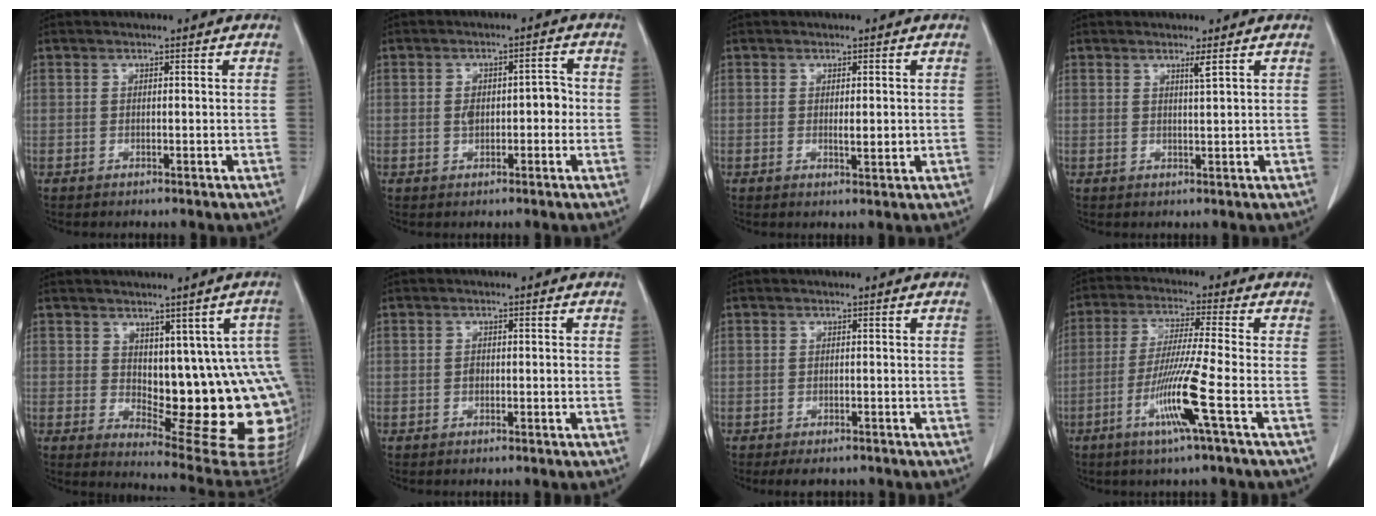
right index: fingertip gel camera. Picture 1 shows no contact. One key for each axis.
{"total": 4.5, "fx": -0.4, "fy": 2.4, "fz": 3.8, "tx": -0.059, "ty": 0.020, "tz": -0.003}
{"total": 2.0, "fx": 0.0, "fy": 0.6, "fz": 1.9, "tx": -0.029, "ty": -0.004, "tz": 0.003}
{"total": 1.3, "fx": 0.8, "fy": -0.4, "fz": 1.0, "tx": -0.023, "ty": -0.009, "tz": 0.017}
{"total": 16.5, "fx": 0.0, "fy": 6.4, "fz": 15.2, "tx": -0.128, "ty": 0.010, "tz": 0.021}
{"total": 1.3, "fx": -0.3, "fy": 0.7, "fz": 1.0, "tx": -0.017, "ty": 0.002, "tz": -0.004}
{"total": 3.4, "fx": -2.8, "fy": 1.5, "fz": 1.2, "tx": -0.008, "ty": -0.002, "tz": -0.035}
{"total": 9.9, "fx": -3.9, "fy": -1.8, "fz": 8.9, "tx": -0.174, "ty": -0.022, "tz": -0.081}